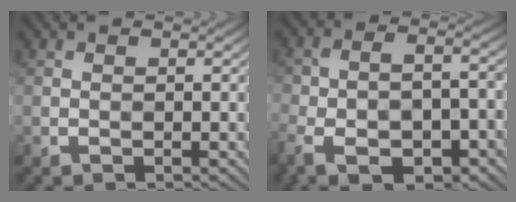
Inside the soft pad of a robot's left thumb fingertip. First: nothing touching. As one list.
[{"total": 12.1, "force": [-6.4, 6.4, 8.0], "torque": [-0.151, -0.031, -0.098]}]